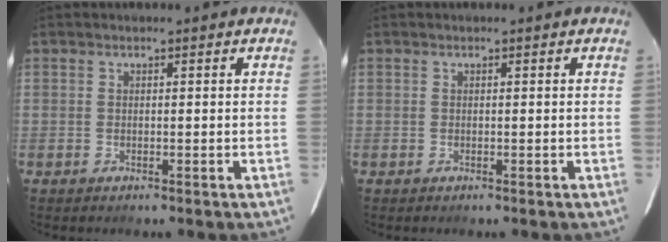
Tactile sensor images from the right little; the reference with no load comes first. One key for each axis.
{"total": 0.0}